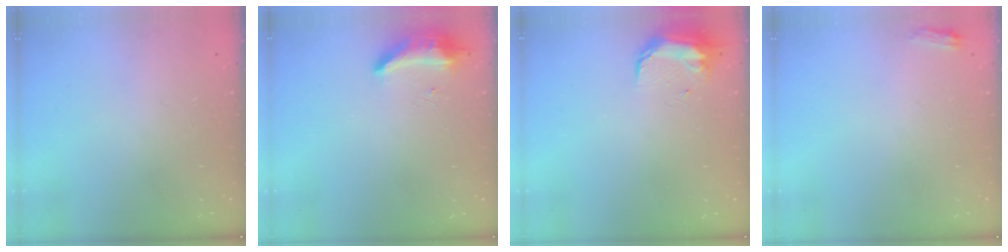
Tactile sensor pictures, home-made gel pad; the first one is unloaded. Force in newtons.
{"total": 8.7, "press": 8.5, "slide": 1.8}
{"total": 9.1, "press": 9.0, "slide": 0.5}
{"total": 2.6, "press": 2.6, "slide": 0.4}